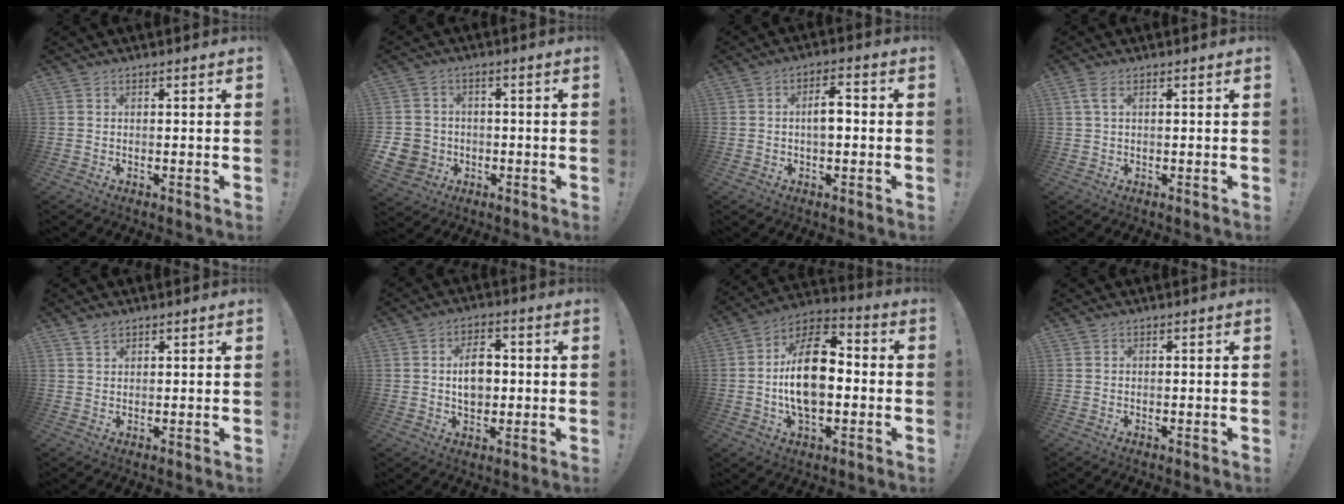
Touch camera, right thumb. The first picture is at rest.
{"total": 7.3, "force": [-2.0, 6.6, 2.5], "torque": [-0.049, 0.016, -0.033]}
{"total": 5.6, "force": [-0.5, 2.5, 5.0], "torque": [-0.074, 0.011, -0.012]}
{"total": 2.8, "force": [1.1, 1.1, 2.4], "torque": [-0.042, 0.001, 0.018]}
{"total": 2.4, "force": [1.8, 1.1, 1.0], "torque": [-0.014, -0.008, 0.033]}
{"total": 8.2, "force": [0.6, 5.7, 5.8], "torque": [-0.086, 0.001, 0.005]}
{"total": 19.1, "force": [-1.5, 10.7, 15.7], "torque": [-0.279, 0.014, -0.029]}
{"total": 0.0}